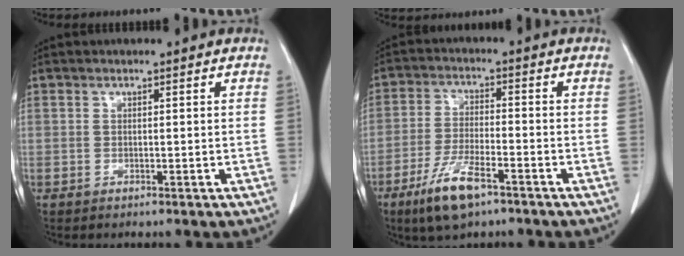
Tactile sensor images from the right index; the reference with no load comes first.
{"total": 8.7, "force": [-5.4, 2.1, 6.5], "torque": [-0.133, -0.014, -0.095]}